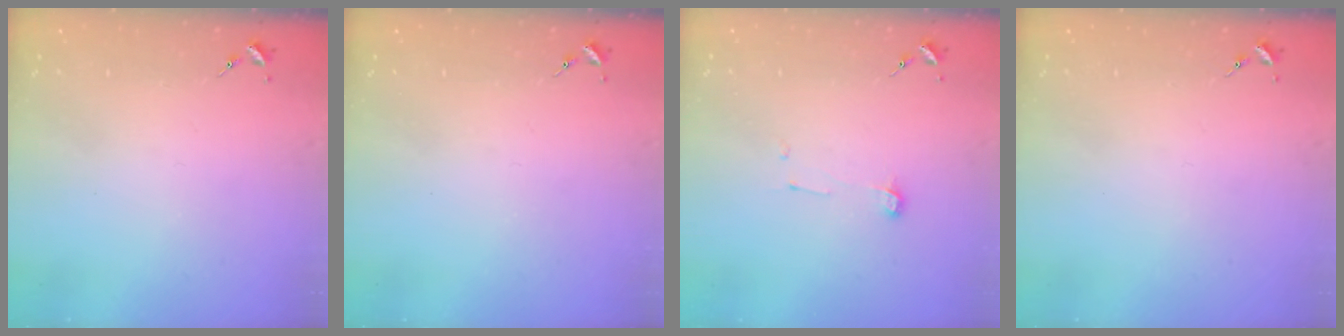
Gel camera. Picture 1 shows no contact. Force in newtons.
{"total": 0.0}
{"total": 3.9, "press": 3.9, "slide": 0.5}
{"total": 0.0}